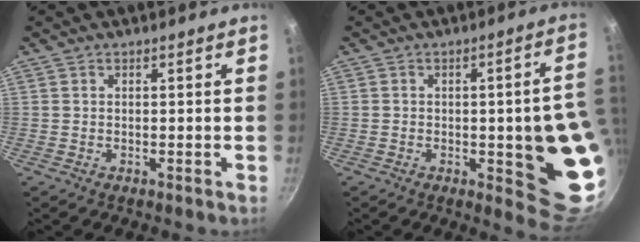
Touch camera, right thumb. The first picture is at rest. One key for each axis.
{"total": 15.5, "fx": -2.1, "fy": 4.6, "fz": 14.7, "tx": -0.120, "ty": 0.009, "tz": -0.026}